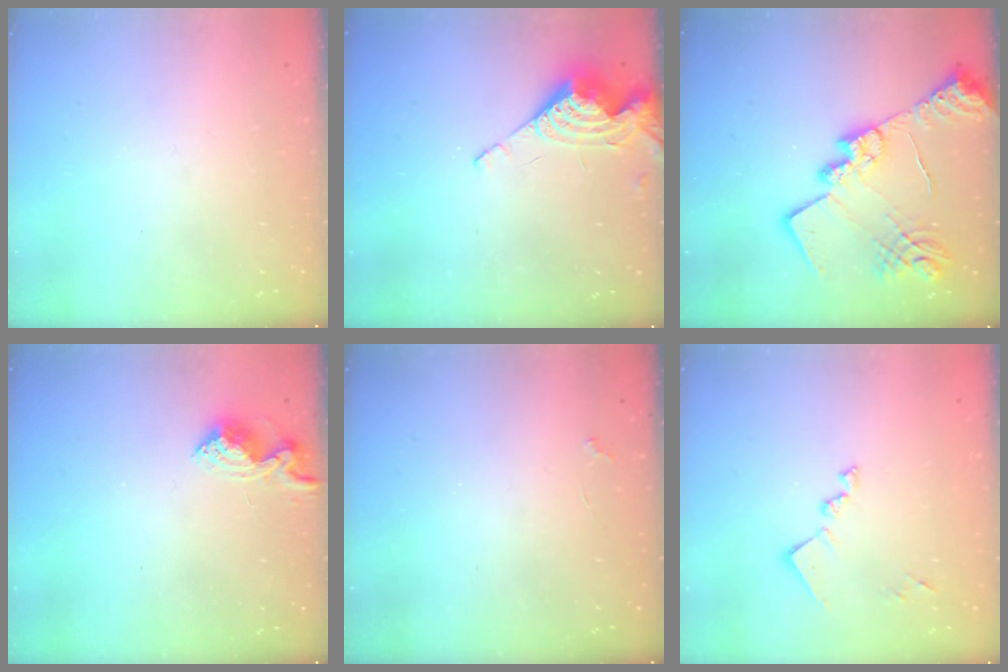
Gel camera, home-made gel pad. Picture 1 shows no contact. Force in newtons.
{"total": 9.0, "press": 9.0, "slide": 0.4}
{"total": 19.4, "press": 19.4, "slide": 1.9}
{"total": 9.5, "press": 9.5, "slide": 0.3}
{"total": 2.0, "press": 1.9, "slide": 0.4}
{"total": 11.0, "press": 11.0, "slide": 0.4}